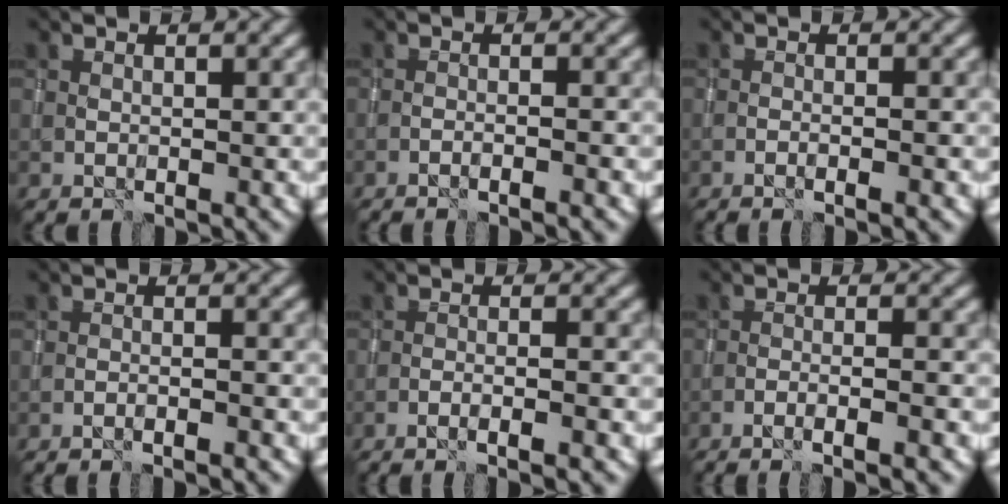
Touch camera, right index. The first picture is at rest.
{"total": 2.1, "force": [-1.5, 0.3, 1.5], "torque": [-0.021, 0.014, -0.032]}
{"total": 2.0, "force": [-1.0, 0.4, 1.7], "torque": [-0.021, 0.011, -0.020]}
{"total": 2.0, "force": [-1.5, 0.2, 1.2], "torque": [-0.019, 0.011, -0.032]}
{"total": 3.4, "force": [-2.1, 0.5, 2.7], "torque": [-0.041, 0.013, -0.045]}
{"total": 4.0, "force": [-2.5, 0.6, 3.0], "torque": [-0.045, 0.011, -0.053]}